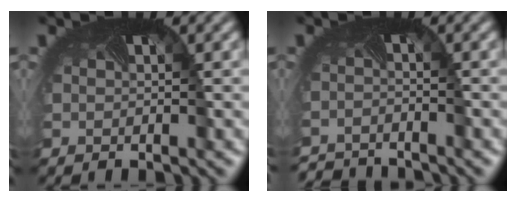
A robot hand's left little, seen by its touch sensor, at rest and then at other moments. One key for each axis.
{"total": 3.2, "fx": -3.2, "fy": -0.1, "fz": -0.4, "tx": -0.001, "ty": -0.019, "tz": -0.058}